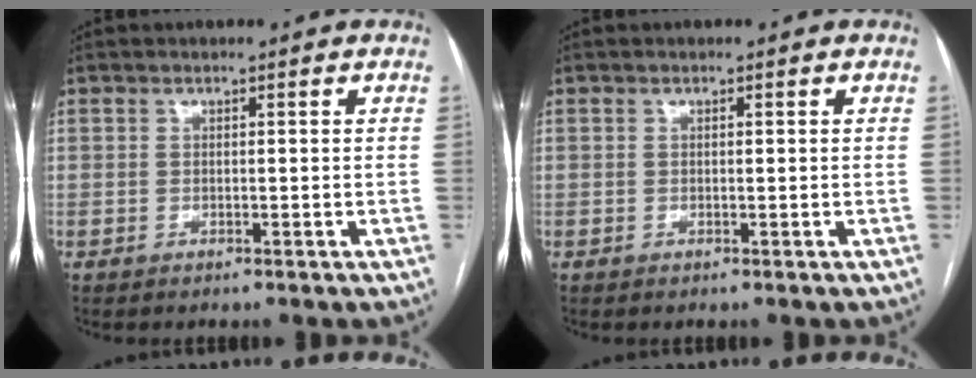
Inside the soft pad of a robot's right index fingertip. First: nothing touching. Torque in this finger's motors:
{"motor_torque": [0.01, -0.10, -0.03, 0.00]}